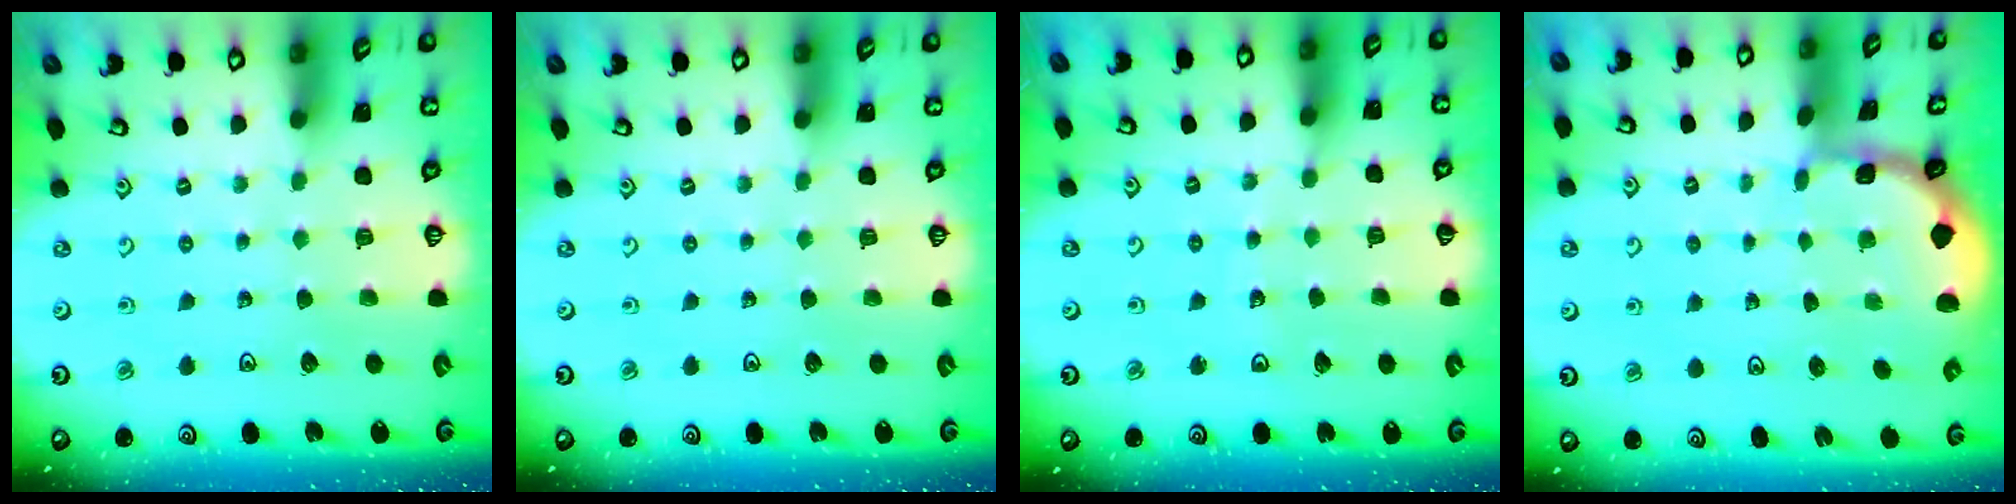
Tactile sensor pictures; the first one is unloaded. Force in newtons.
{"total": 0.0}
{"total": 3.7, "press": 3.7, "slide": 0.4}
{"total": 1.3, "press": 1.2, "slide": 0.1}